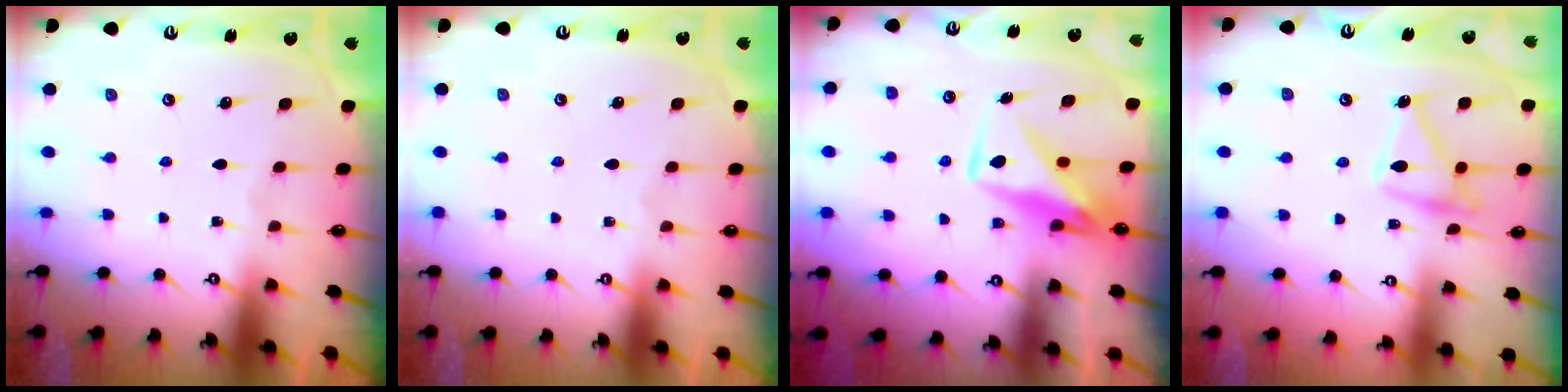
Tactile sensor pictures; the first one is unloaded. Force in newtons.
{"total": 4.0, "press": 4.0, "slide": 0.1}
{"total": 9.7, "press": 9.7, "slide": 0.5}
{"total": 14.4, "press": 14.4, "slide": 1.0}